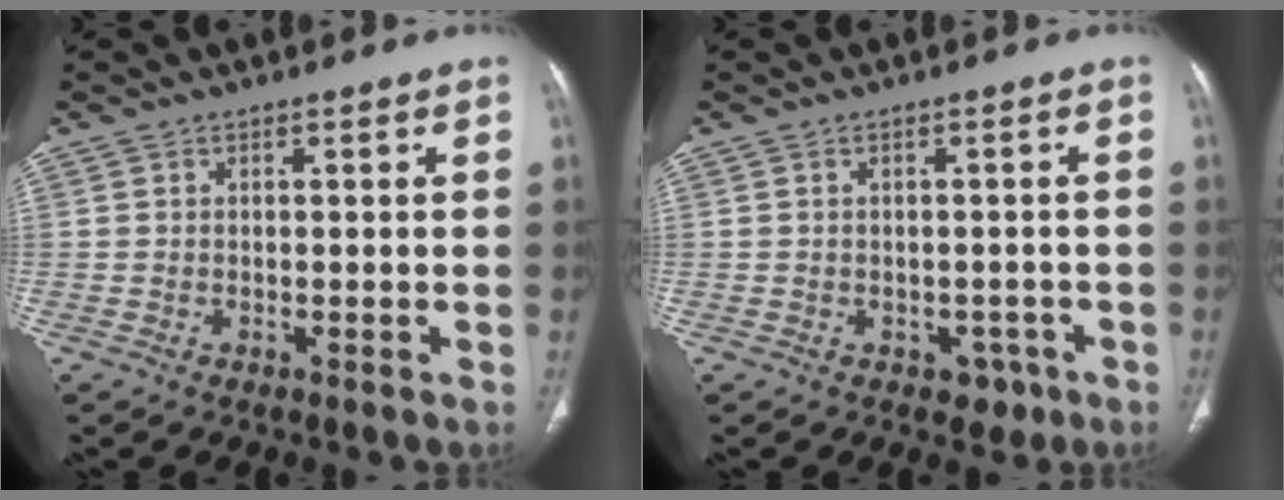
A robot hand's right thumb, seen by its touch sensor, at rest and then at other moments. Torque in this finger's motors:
{"motor_torque": [-0.11, 0.17, -0.26, -0.04, -0.03]}